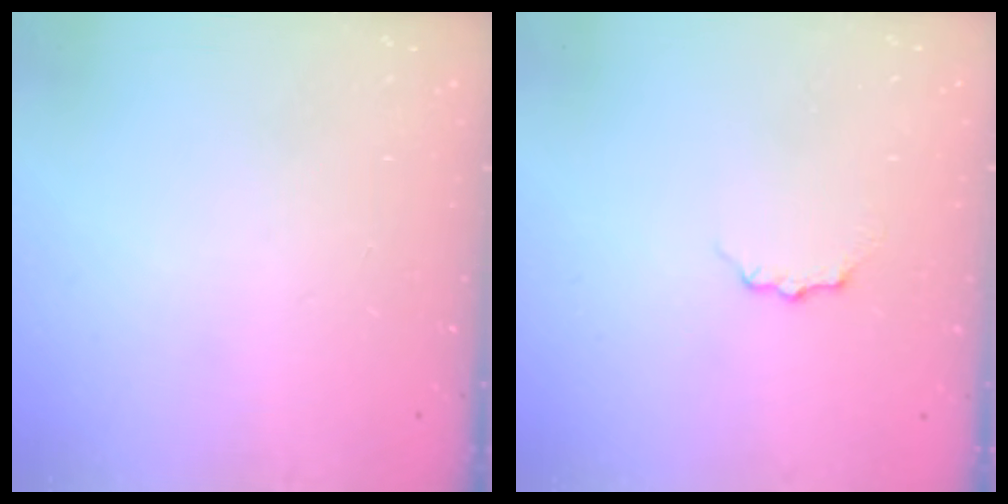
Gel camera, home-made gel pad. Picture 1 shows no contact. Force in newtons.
{"total": 3.9, "press": 3.9, "slide": 0.5}